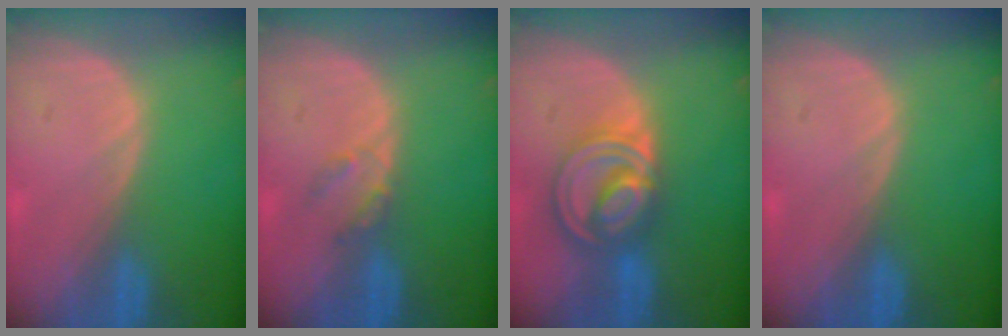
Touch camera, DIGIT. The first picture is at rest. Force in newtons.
{"total": 2.2, "press": 2.1, "slide": 0.4}
{"total": 8.7, "press": 7.3, "slide": 4.7}
{"total": 0.0}